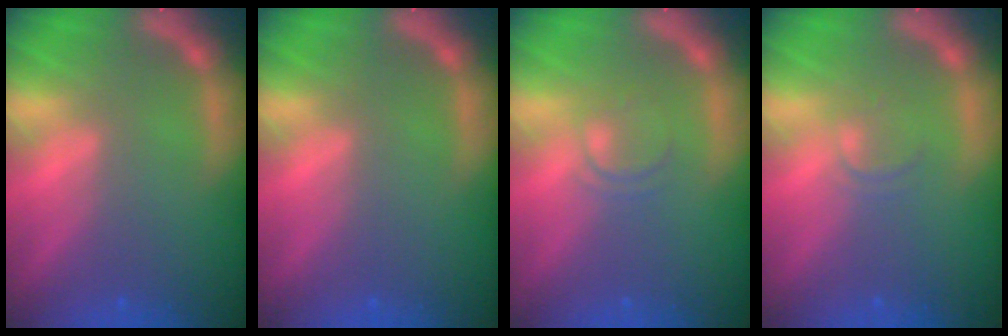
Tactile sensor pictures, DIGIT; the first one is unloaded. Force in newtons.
{"total": 0.0}
{"total": 2.0}
{"total": 1.4}